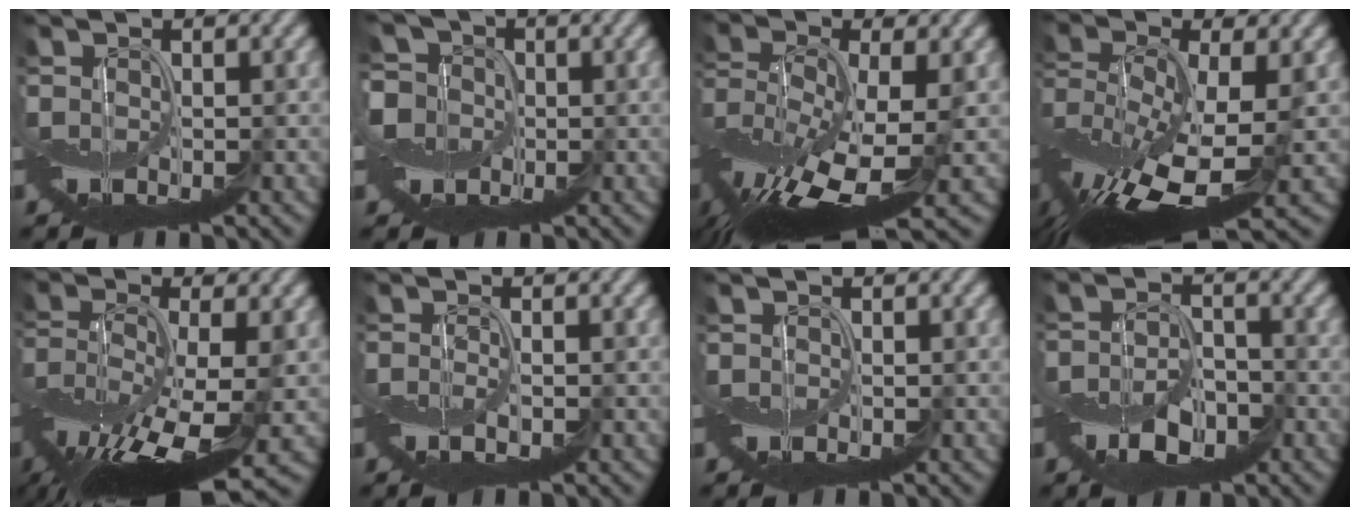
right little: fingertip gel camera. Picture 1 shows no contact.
{"total": 8.6, "force": [-0.4, 7.7, 3.9], "torque": [-0.087, 0.029, -0.067]}
{"total": 11.9, "force": [-4.2, 4.1, 10.3], "torque": [-0.229, -0.003, -0.073]}
{"total": 11.9, "force": [-3.9, 4.7, 10.3], "torque": [-0.221, -0.008, -0.069]}
{"total": 11.4, "force": [-4.9, 3.4, 9.7], "torque": [-0.200, -0.010, -0.084]}
{"total": 1.1, "force": [-0.6, 0.0, 0.9], "torque": [-0.022, -0.001, -0.016]}
{"total": 0.0}
{"total": 4.3, "force": [-2.3, 2.2, 2.8], "torque": [-0.054, -0.001, -0.045]}